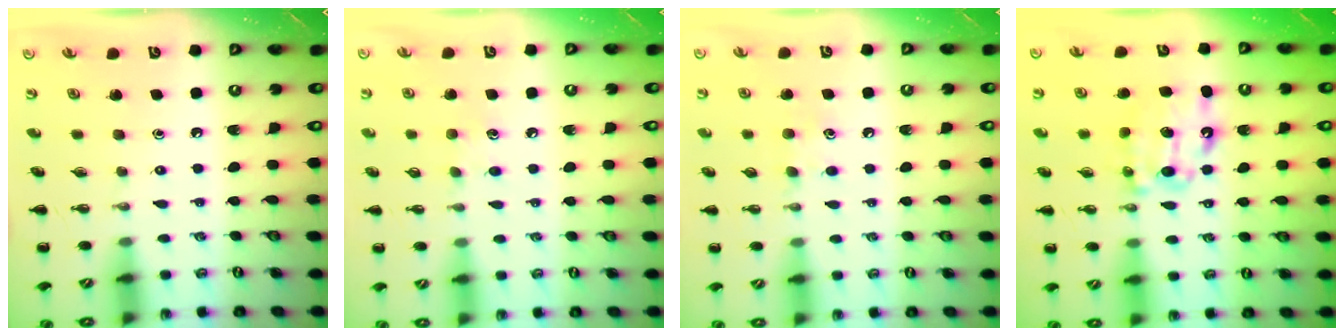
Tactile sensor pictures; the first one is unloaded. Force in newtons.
{"total": 5.1, "press": 4.9, "slide": 1.3}
{"total": 6.7, "press": 6.6, "slide": 1.6}
{"total": 10.0, "press": 10.0, "slide": 0.8}